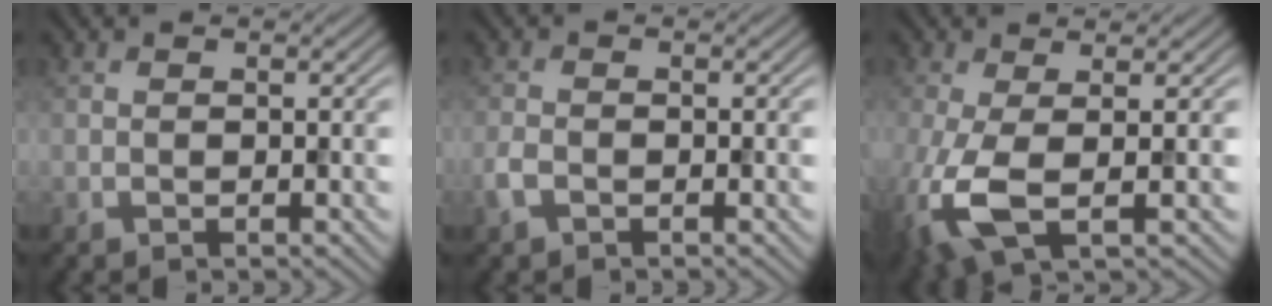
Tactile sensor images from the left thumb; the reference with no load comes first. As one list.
[{"total": 1.7, "force": [-1.0, 0.8, 1.0], "torque": [-0.026, -0.002, -0.025]}, {"total": 7.5, "force": [-1.3, 2.7, 6.9], "torque": [-0.170, -0.013, -0.027]}]